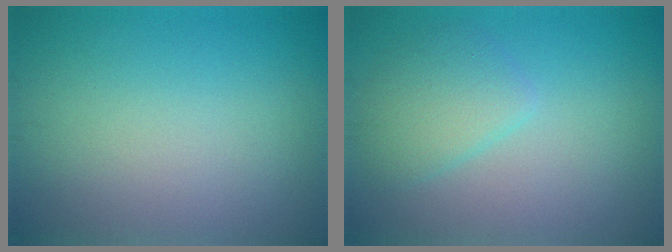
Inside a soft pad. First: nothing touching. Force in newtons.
{"total": 2.7, "press": 2.7, "slide": 0.2}